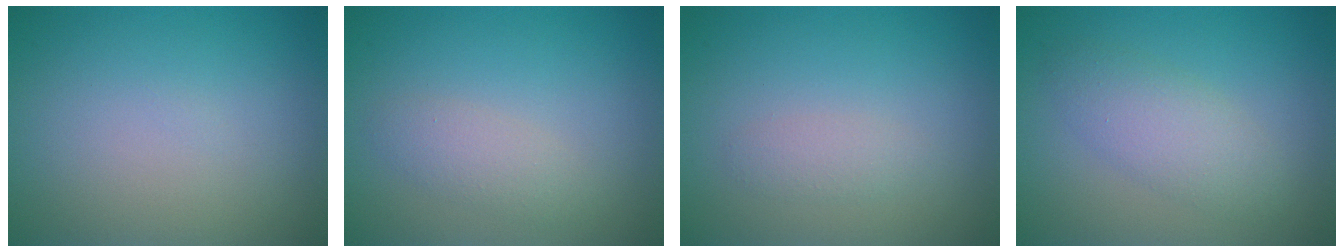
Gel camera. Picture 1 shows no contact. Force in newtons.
{"total": 1.9, "press": 1.9, "slide": 0.0}
{"total": 1.3, "press": 1.3, "slide": 0.0}
{"total": 3.3, "press": 3.3, "slide": 0.1}